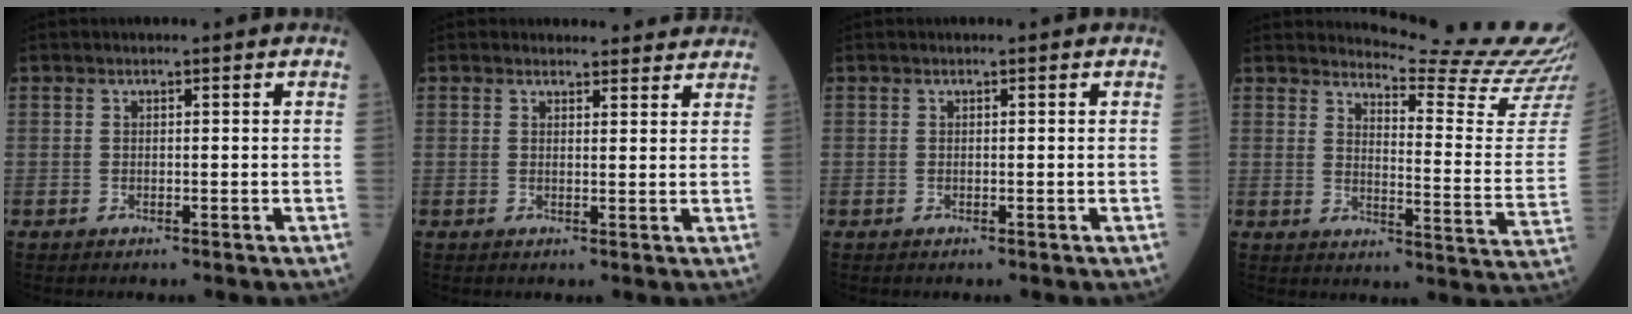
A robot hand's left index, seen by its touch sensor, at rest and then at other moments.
{"total": 5.2, "force": [4.9, 1.6, 0.4], "torque": [0.003, 0.001, 0.046]}
{"total": 0.0}
{"total": 16.0, "force": [15.7, -3.0, 1.6], "torque": [-0.029, -0.149, 0.176]}